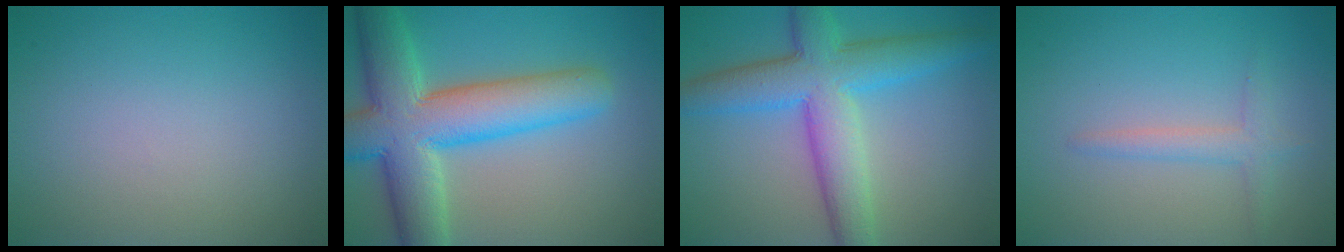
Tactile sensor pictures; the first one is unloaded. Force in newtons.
{"total": 10.8, "press": 10.8, "slide": 0.6}
{"total": 8.0, "press": 8.0, "slide": 0.3}
{"total": 1.7, "press": 1.7, "slide": 0.1}